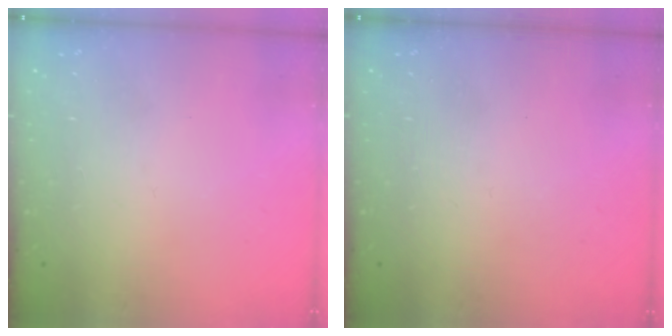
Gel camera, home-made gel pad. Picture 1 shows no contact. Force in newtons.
{"total": 0.0}